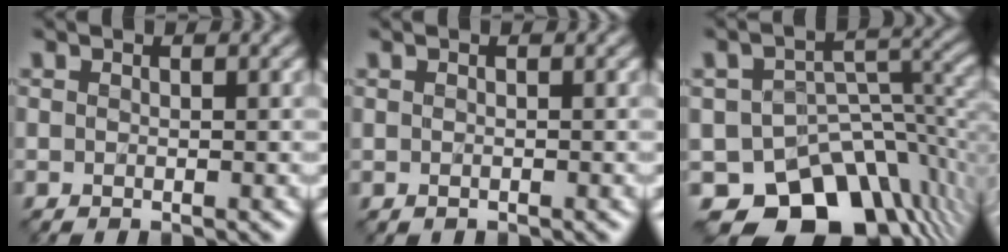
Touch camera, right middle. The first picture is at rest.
{"total": 0.0}
{"total": 10.8, "force": [-7.1, 6.6, 4.9], "torque": [-0.058, -0.011, -0.115]}